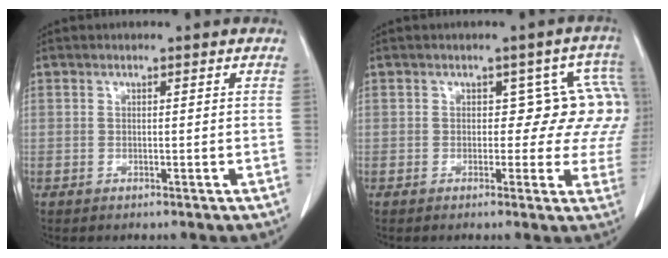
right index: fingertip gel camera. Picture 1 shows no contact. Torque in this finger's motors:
{"motor_torque": [0.09, 0.33, 0.06, 0.00]}